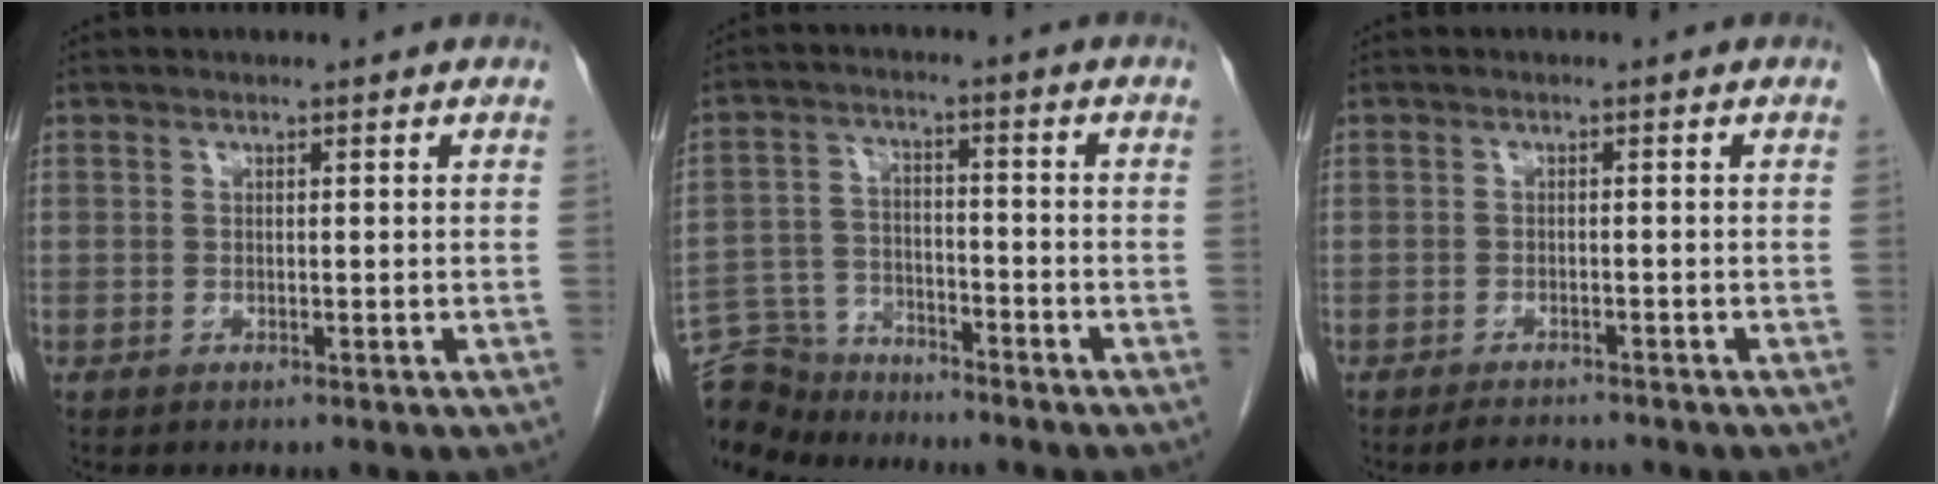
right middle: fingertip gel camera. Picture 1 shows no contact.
{"total": 9.9, "force": [-9.5, 2.7, 0.5], "torque": [-0.016, 0.011, -0.174]}
{"total": 2.3, "force": [-2.2, 0.3, 0.5], "torque": [-0.015, -0.011, -0.034]}